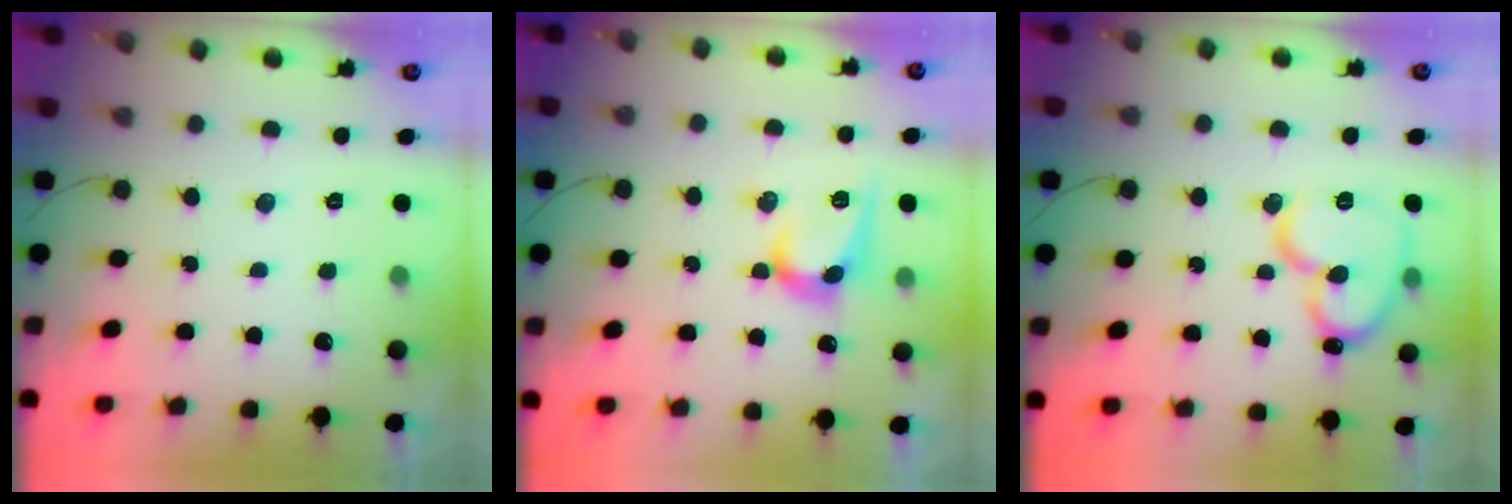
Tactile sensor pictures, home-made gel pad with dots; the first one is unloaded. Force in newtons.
{"total": 9.8, "press": 9.8, "slide": 0.7}
{"total": 14.8, "press": 14.7, "slide": 1.3}